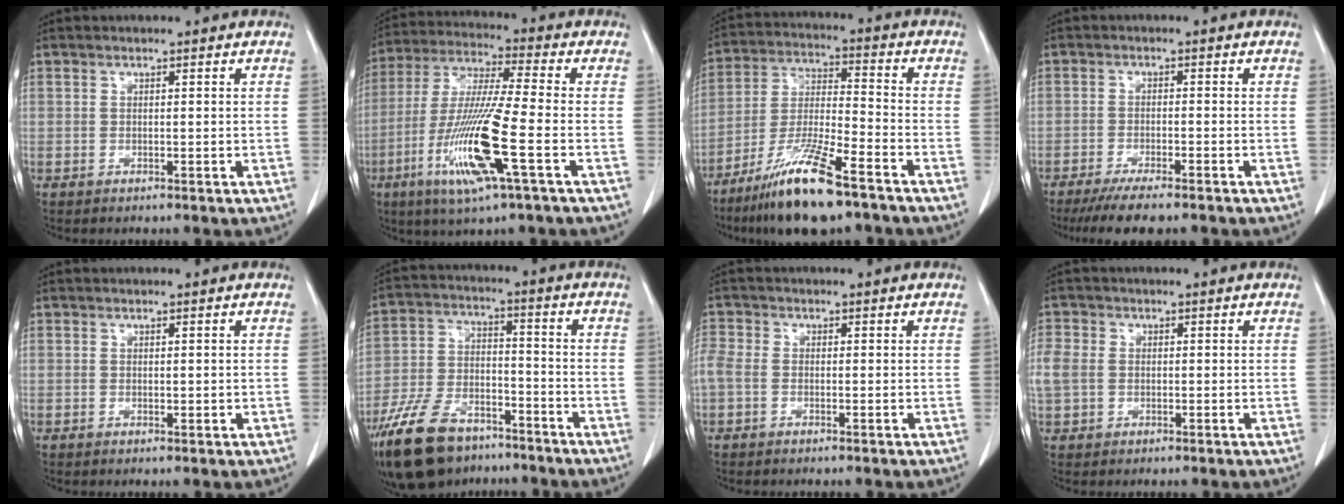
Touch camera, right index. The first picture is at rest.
{"total": 15.2, "force": [-5.3, 0.2, 14.3], "torque": [-0.297, -0.021, -0.103]}
{"total": 14.1, "force": [-9.5, 1.6, 10.2], "torque": [-0.205, -0.028, -0.174]}
{"total": 6.2, "force": [-5.0, 1.1, 3.6], "torque": [-0.055, -0.011, -0.080]}
{"total": 0.8, "force": [0.1, 0.5, 0.6], "torque": [-0.008, -0.002, 0.004]}
{"total": 14.8, "force": [-10.6, 7.4, 7.3], "torque": [-0.149, 0.002, -0.185]}
{"total": 3.6, "force": [-0.5, 2.7, 2.3], "torque": [-0.074, 0.015, -0.011]}
{"total": 4.9, "force": [0.2, 4.1, 2.7], "torque": [-0.083, 0.017, 0.008]}